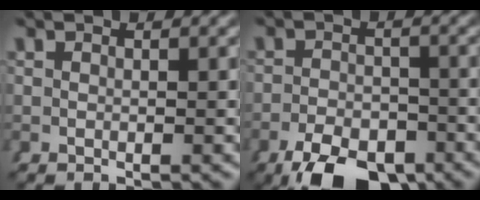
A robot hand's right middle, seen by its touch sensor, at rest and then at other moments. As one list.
[{"total": 6.0, "force": [-4.6, 2.2, 3.1], "torque": [-0.029, -0.012, -0.072]}]